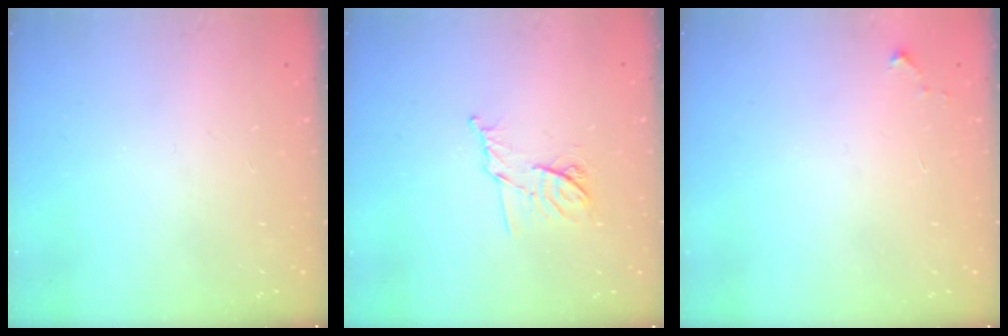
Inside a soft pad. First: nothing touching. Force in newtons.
{"total": 9.4, "press": 9.4, "slide": 0.7}
{"total": 2.6, "press": 2.6, "slide": 0.4}